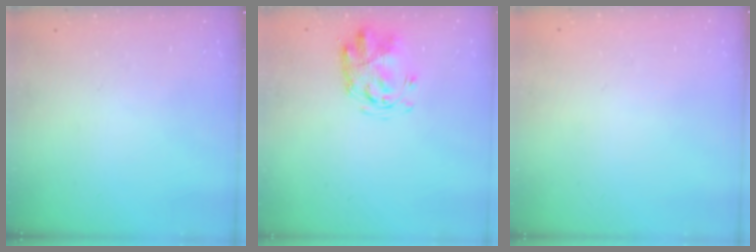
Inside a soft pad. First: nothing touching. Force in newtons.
{"total": 3.2, "press": 3.1, "slide": 0.8}
{"total": 1.8, "press": 1.8, "slide": 0.2}